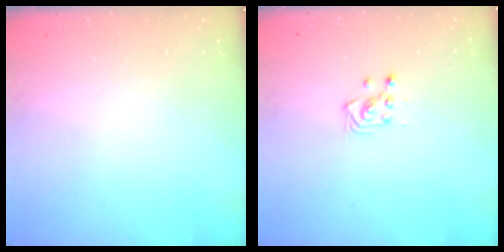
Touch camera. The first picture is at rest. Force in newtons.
{"total": 3.0, "press": 3.0, "slide": 0.5}